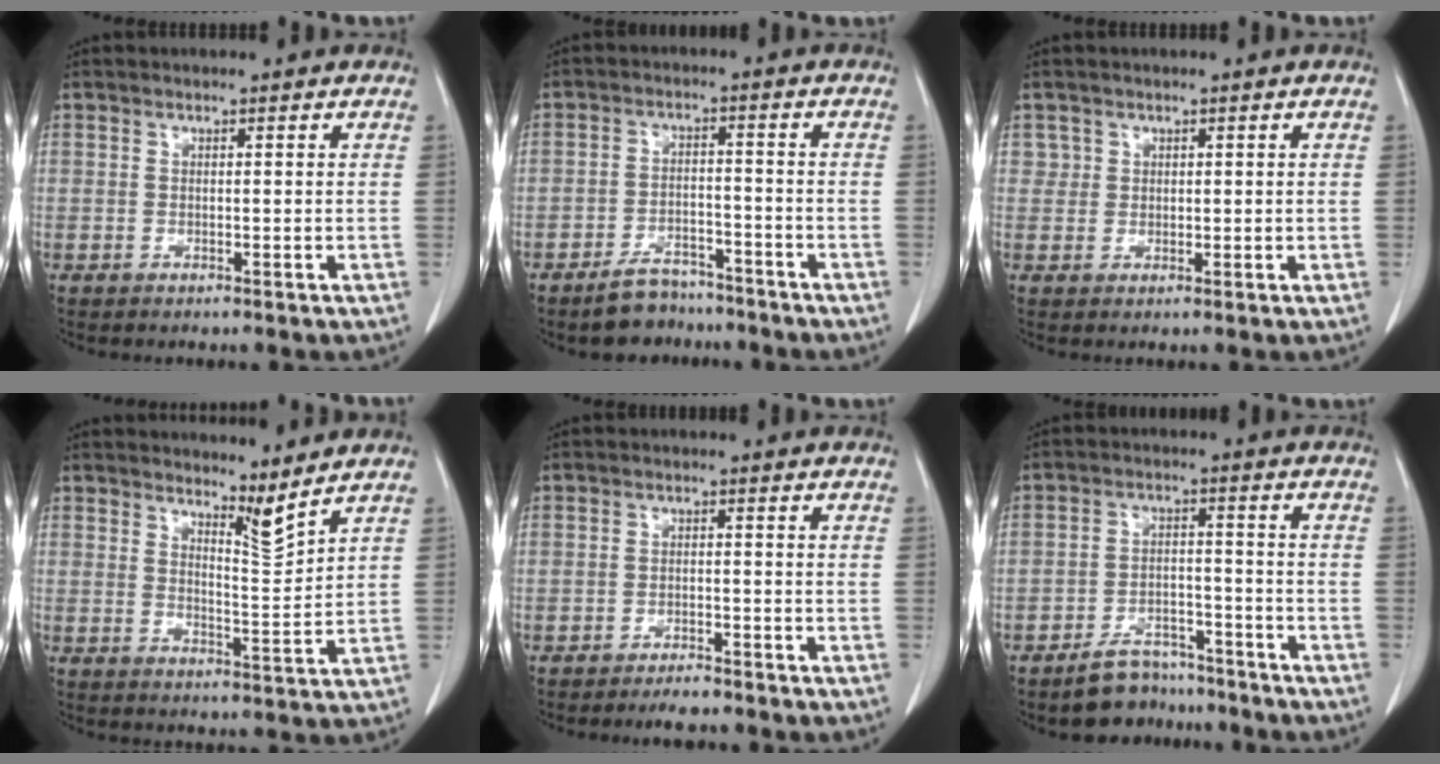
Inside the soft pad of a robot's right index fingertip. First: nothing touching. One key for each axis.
{"total": 5.7, "fx": -4.8, "fy": 2.7, "fz": 1.5, "tx": -0.026, "ty": 0.003, "tz": -0.073}
{"total": 2.1, "fx": 1.0, "fy": 1.8, "fz": -0.1, "tx": 0.019, "ty": -0.003, "tz": 0.009}
{"total": 4.0, "fx": 3.7, "fy": -0.3, "fz": 1.7, "tx": -0.032, "ty": -0.025, "tz": 0.067}
{"total": 3.0, "fx": -2.7, "fy": 0.6, "fz": 1.2, "tx": -0.016, "ty": -0.003, "tz": -0.039}
{"total": 6.4, "fx": -5.6, "fy": 2.9, "fz": 1.1, "tx": -0.013, "ty": 0.008, "tz": -0.088}